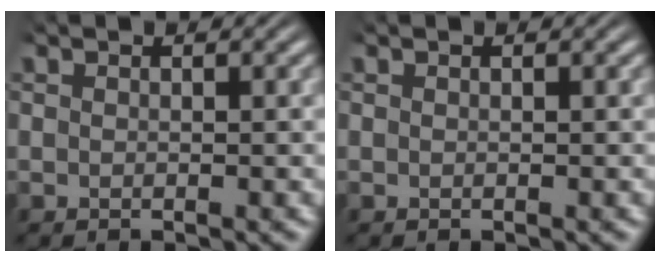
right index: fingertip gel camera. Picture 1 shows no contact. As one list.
[{"total": 0.0}]